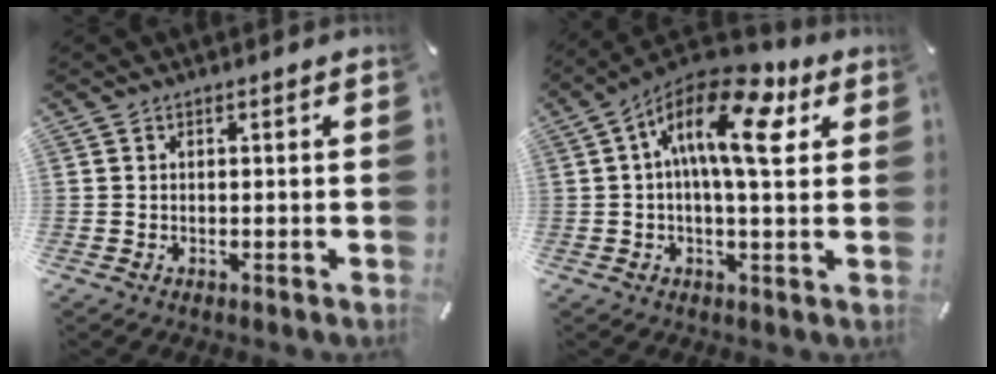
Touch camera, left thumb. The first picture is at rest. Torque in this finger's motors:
{"motor_torque": [2.38, 2.63, 1.55, -1.21, 0.28]}